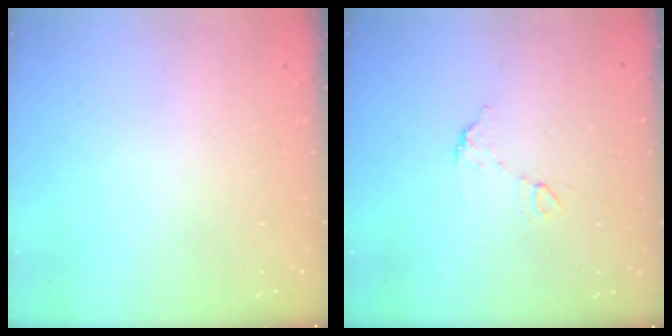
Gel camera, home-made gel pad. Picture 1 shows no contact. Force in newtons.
{"total": 5.8, "press": 5.8, "slide": 0.3}